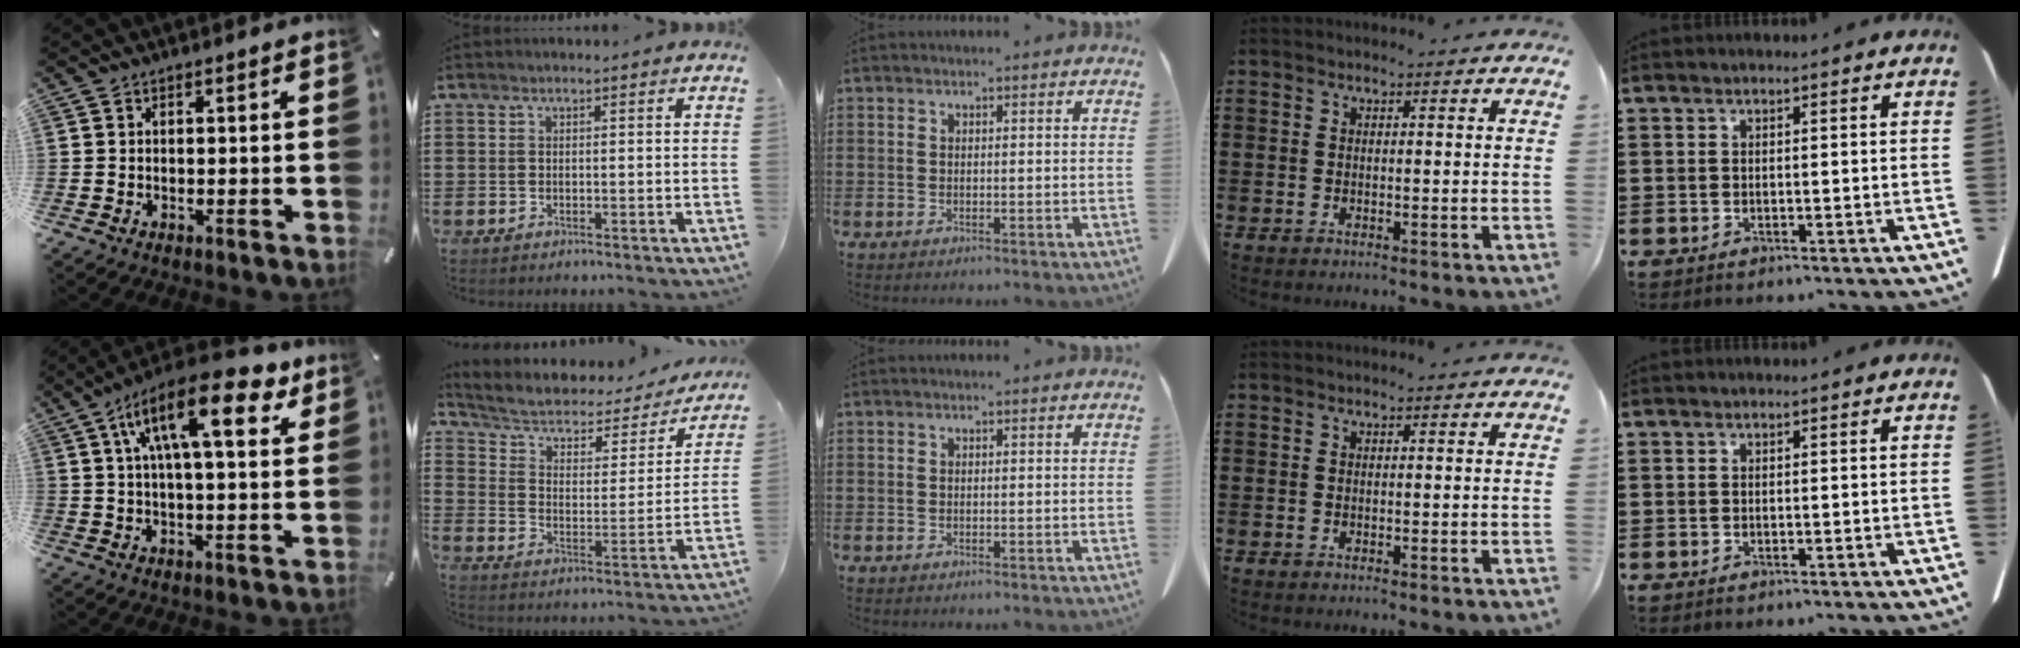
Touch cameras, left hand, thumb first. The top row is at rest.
{"thumb": {"total": 17.7, "force": [7.9, 6.4, 14.5], "torque": [-0.246, -0.017, 0.122]}, "index": {"total": 4.1, "force": [2.7, 2.3, 2.1], "torque": [-0.057, -0.017, 0.038]}}